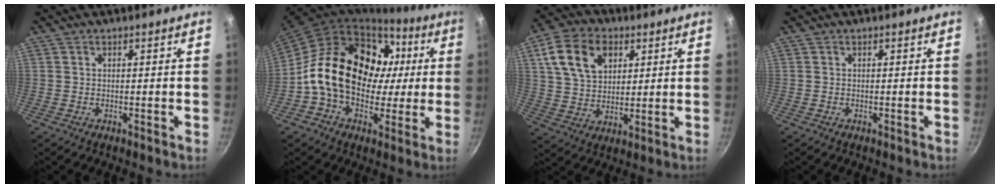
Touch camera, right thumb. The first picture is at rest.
{"total": 23.7, "force": [2.2, 17.2, 16.2], "torque": [-0.253, 0.033, 0.032]}
{"total": 13.5, "force": [5.0, 9.4, 8.3], "torque": [-0.132, -0.003, 0.088]}
{"total": 0.0}